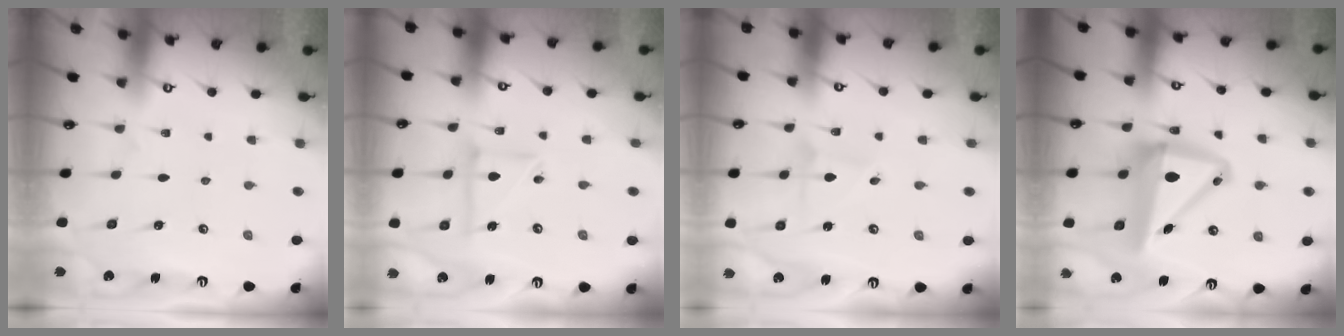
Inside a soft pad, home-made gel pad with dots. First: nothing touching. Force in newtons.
{"total": 7.9, "press": 7.8, "slide": 0.7}
{"total": 2.1, "press": 2.1, "slide": 0.2}
{"total": 12.3, "press": 11.9, "slide": 2.8}